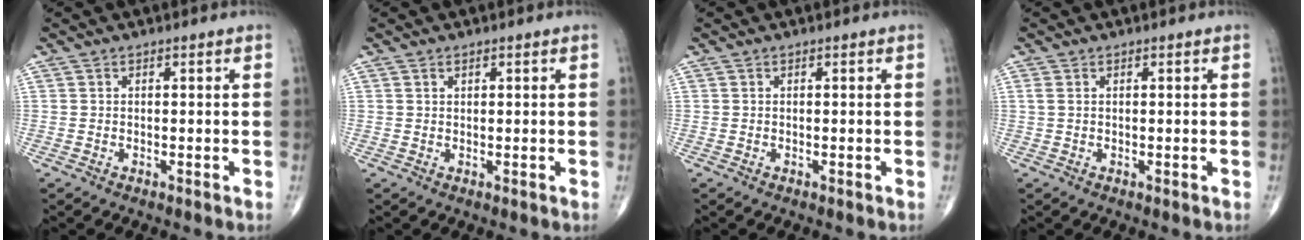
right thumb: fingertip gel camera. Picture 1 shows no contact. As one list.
[{"total": 0.7, "force": [0.5, 0.4, 0.4], "torque": [-0.003, -0.003, 0.007]}, {"total": 0.0}, {"total": 0.9, "force": [0.3, 0.4, 0.7], "torque": [-0.023, 0.005, 0.009]}]